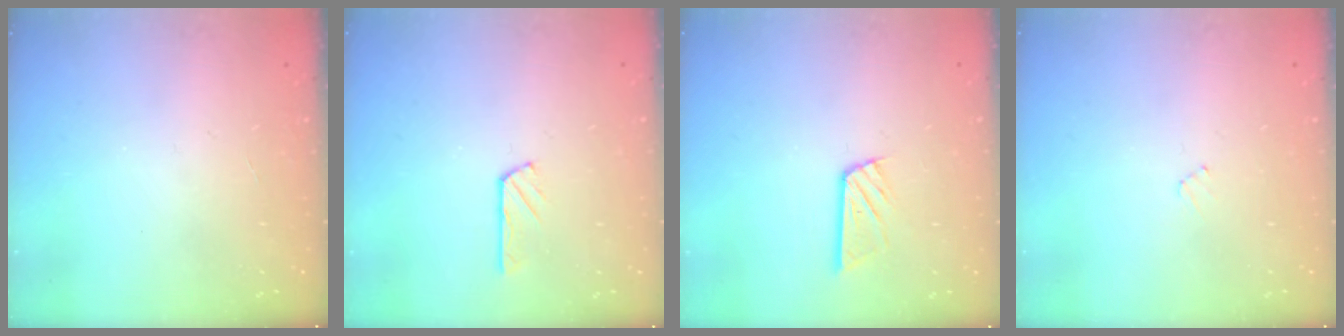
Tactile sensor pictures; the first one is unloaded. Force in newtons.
{"total": 2.8, "press": 2.8, "slide": 0.3}
{"total": 7.7, "press": 7.7, "slide": 0.6}
{"total": 3.2, "press": 3.2, "slide": 0.4}